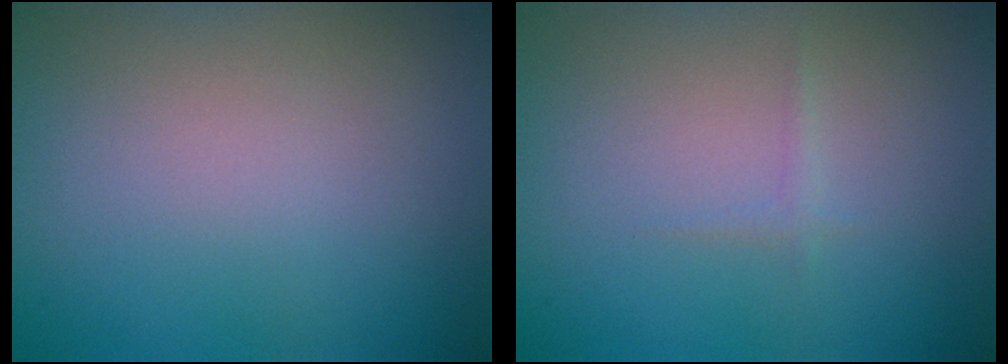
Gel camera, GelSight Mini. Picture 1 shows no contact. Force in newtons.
{"total": 0.6, "press": 0.6, "slide": 0.0}